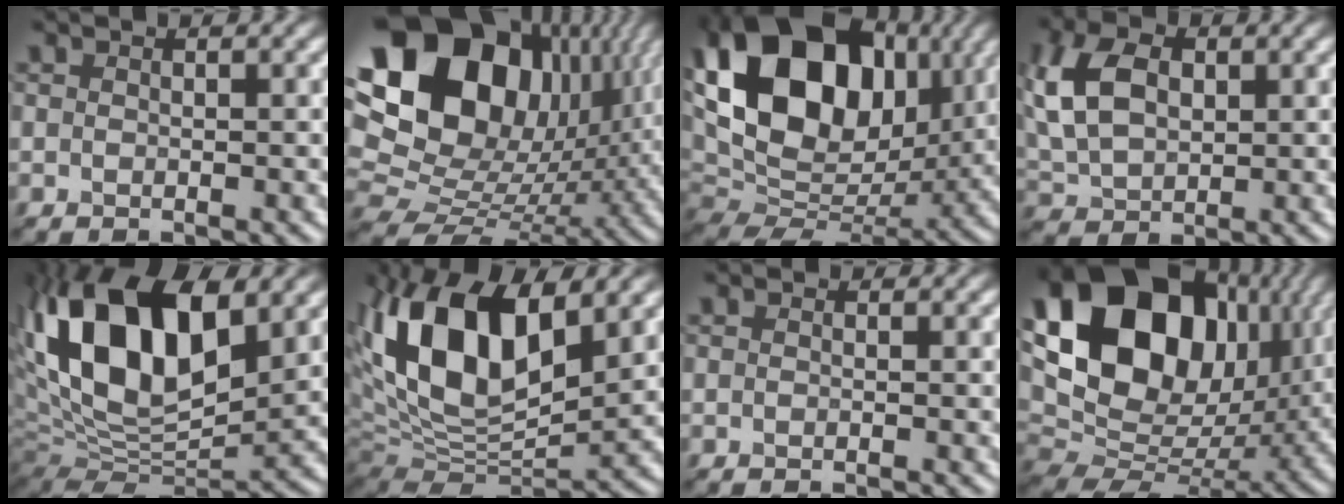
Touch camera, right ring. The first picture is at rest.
{"total": 22.7, "force": [7.7, 16.5, 13.6], "torque": [-0.324, 0.052, 0.158]}
{"total": 16.4, "force": [6.0, 11.1, 10.5], "torque": [-0.206, 0.046, 0.126]}
{"total": 6.8, "force": [2.0, 4.5, 4.7], "torque": [-0.144, 0.024, 0.060]}
{"total": 14.1, "force": [4.3, 7.5, 11.1], "torque": [-0.204, 0.026, 0.090]}
{"total": 12.6, "force": [3.8, 6.7, 10.0], "torque": [-0.187, 0.020, 0.082]}
{"total": 1.1, "force": [-0.2, 0.8, 0.7], "torque": [0.006, 0.003, -0.020]}
{"total": 18.4, "force": [6.5, 12.8, 11.5], "torque": [-0.238, 0.025, 0.154]}